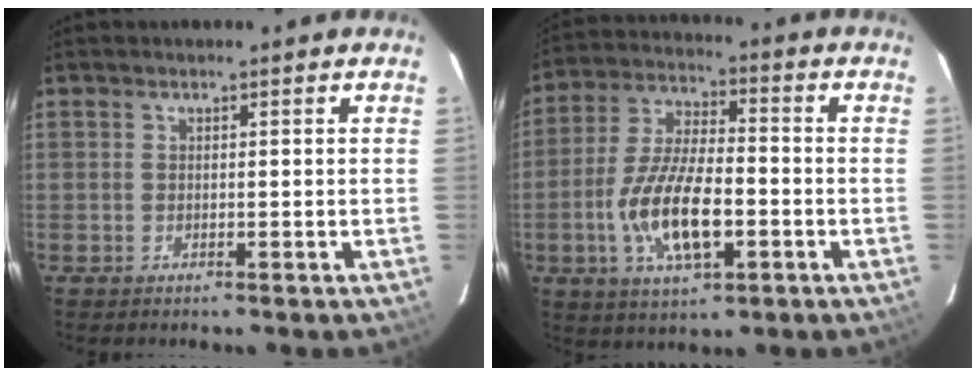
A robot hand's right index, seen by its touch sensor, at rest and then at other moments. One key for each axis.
{"total": 14.3, "fx": -4.1, "fy": 5.6, "fz": 12.5, "tx": -0.258, "ty": -0.005, "tz": -0.074}